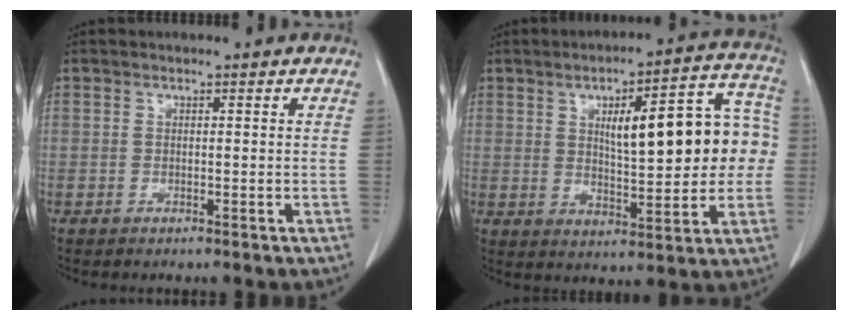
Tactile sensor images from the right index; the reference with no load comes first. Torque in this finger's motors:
{"motor_torque": [1.15, 0.71, 0.76, 0.14]}